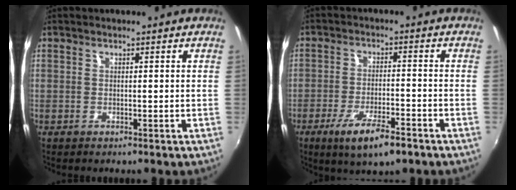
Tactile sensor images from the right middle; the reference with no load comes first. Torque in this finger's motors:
{"motor_torque": [1.19, -0.95, 0.27, 0.10]}